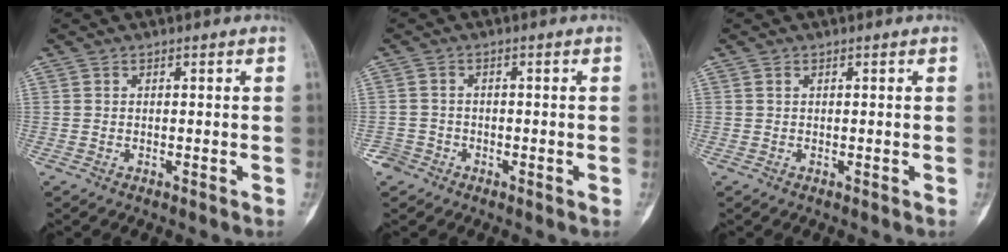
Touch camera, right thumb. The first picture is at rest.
{"total": 2.6, "force": [-1.6, 2.0, -0.2], "torque": [0.011, 0.010, -0.034]}
{"total": 0.0}